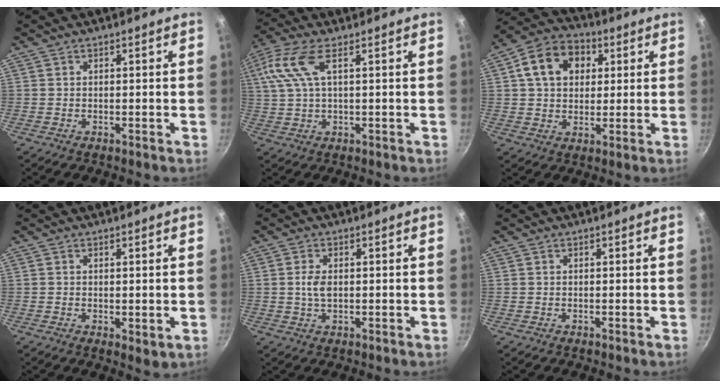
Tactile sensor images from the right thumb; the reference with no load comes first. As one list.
[{"total": 9.4, "force": [3.0, 3.6, 8.1], "torque": [-0.179, 0.017, 0.060]}, {"total": 12.7, "force": [3.6, 9.6, 7.5], "torque": [-0.106, 0.016, 0.046]}, {"total": 2.1, "force": [0.2, 1.0, 1.8], "torque": [-0.025, -0.010, 0.003]}, {"total": 3.4, "force": [0.2, 2.0, 2.7], "torque": [-0.046, 0.001, 0.003]}, {"total": 0.0}]